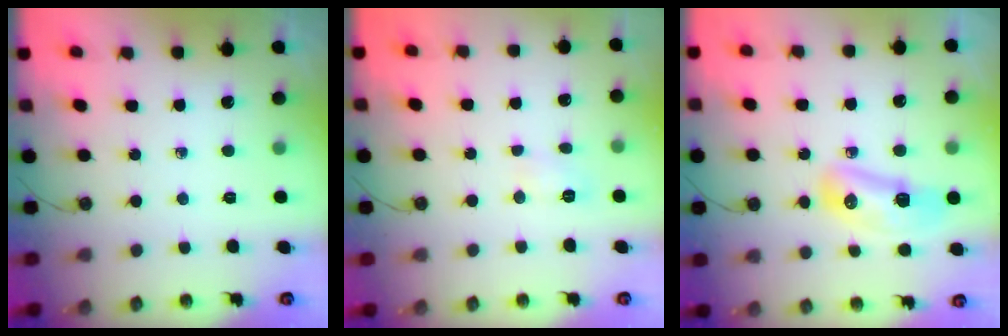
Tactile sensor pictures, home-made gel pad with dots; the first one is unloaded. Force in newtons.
{"total": 3.7, "press": 3.7, "slide": 0.5}
{"total": 12.7, "press": 11.2, "slide": 6.0}